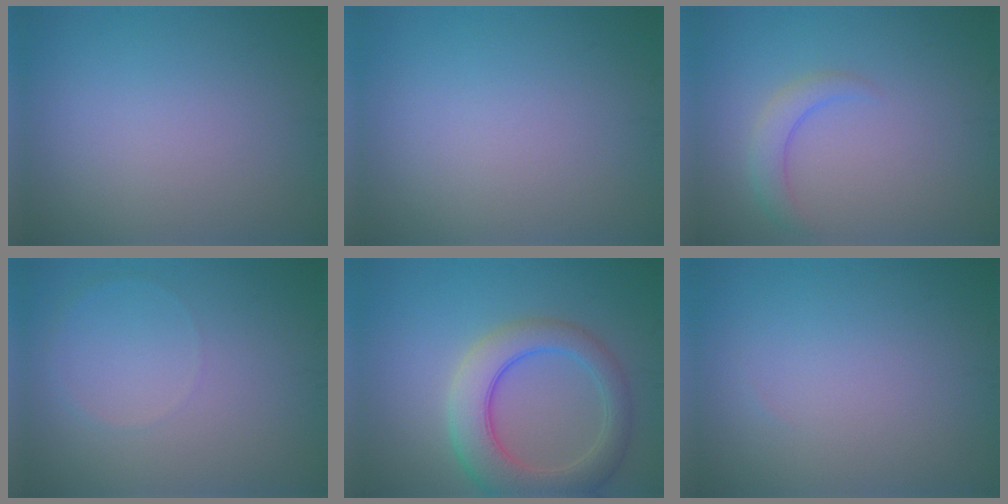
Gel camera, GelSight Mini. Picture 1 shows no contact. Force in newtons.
{"total": 0.0}
{"total": 2.2, "press": 2.2, "slide": 0.3}
{"total": 0.6, "press": 0.6, "slide": 0.1}
{"total": 6.5, "press": 6.5, "slide": 0.5}
{"total": 0.0}